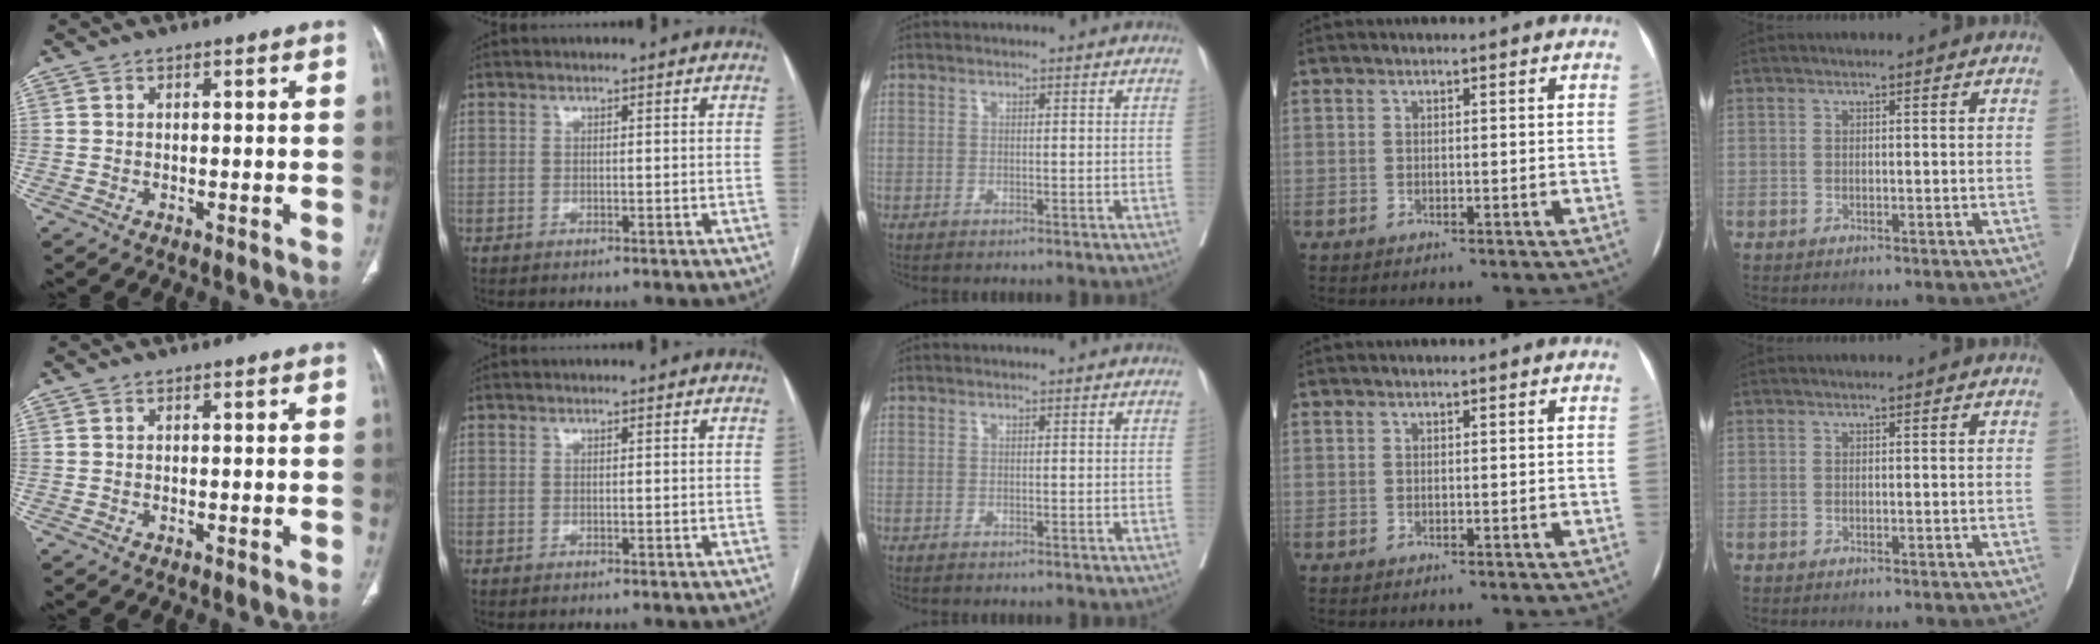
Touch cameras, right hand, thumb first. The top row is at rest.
{}